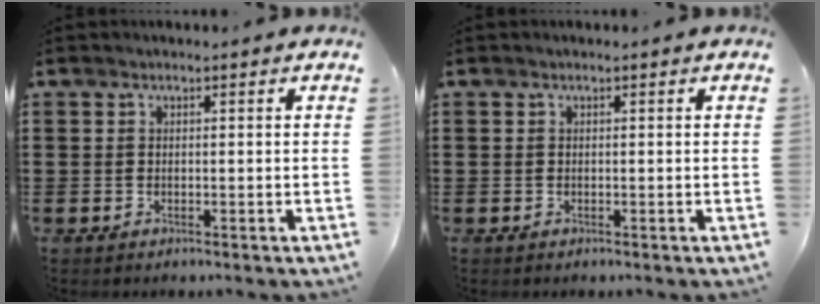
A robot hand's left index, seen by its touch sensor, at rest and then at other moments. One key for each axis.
{"total": 0.0}